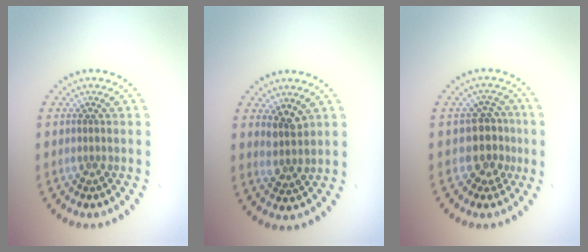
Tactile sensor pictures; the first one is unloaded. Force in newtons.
{"total": 2.2, "press": 1.8, "slide": 1.2}
{"total": 3.0, "press": 2.3, "slide": 1.8}